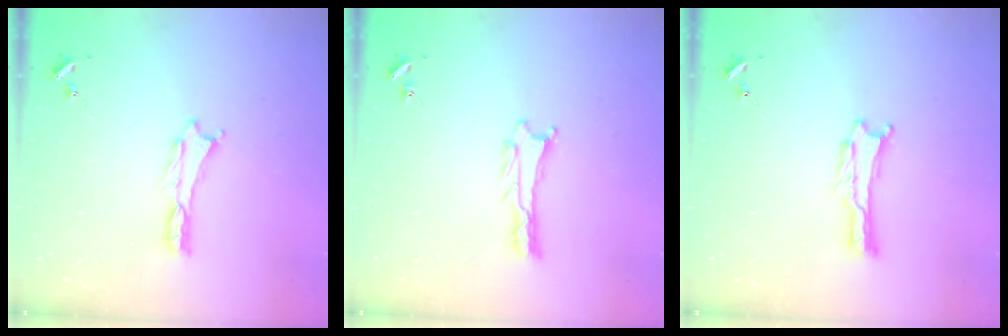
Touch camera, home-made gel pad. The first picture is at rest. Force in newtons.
{"total": 0.8, "press": 0.7, "slide": 0.1}
{"total": 0.0}